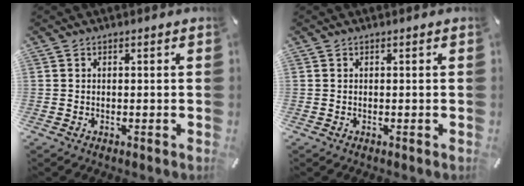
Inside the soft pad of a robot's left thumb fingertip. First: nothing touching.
{"total": 0.0}